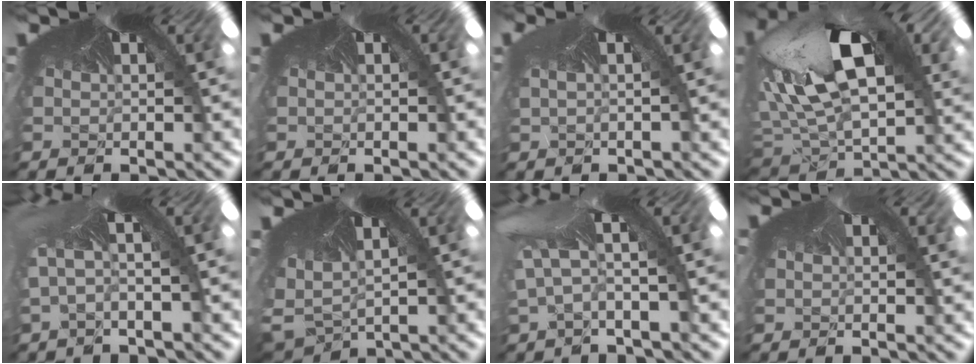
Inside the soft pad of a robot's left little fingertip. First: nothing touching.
{"total": 0.0}
{"total": 0.6, "force": [-0.5, -0.1, 0.3], "torque": [-0.021, 0.012, -0.004]}
{"total": 4.0, "force": [-2.2, 2.7, 2.1], "torque": [-0.083, -0.039, -0.021]}
{"total": 3.7, "force": [-2.7, -2.0, 1.5], "torque": [-0.033, -0.001, -0.026]}
{"total": 3.7, "force": [-3.2, 1.3, 1.4], "torque": [-0.068, -0.045, -0.014]}
{"total": 4.0, "force": [-2.8, -2.9, -0.2], "torque": [-0.007, -0.011, -0.024]}
{"total": 0.6, "force": [0.0, -0.2, -0.5], "torque": [0.000, 0.003, -0.004]}